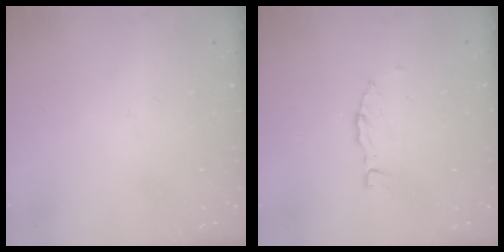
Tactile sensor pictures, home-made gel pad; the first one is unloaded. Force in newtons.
{"total": 2.8, "press": 2.8, "slide": 0.2}